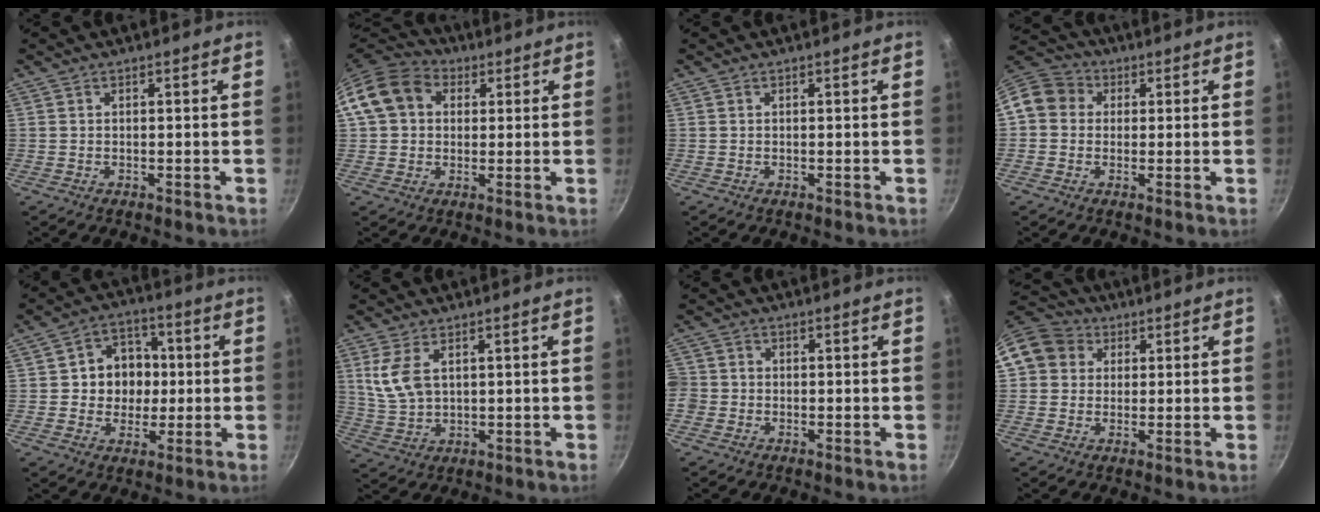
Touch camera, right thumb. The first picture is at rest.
{"total": 12.3, "force": [3.1, 9.9, 6.6], "torque": [-0.104, 0.024, 0.036]}
{"total": 0.0}
{"total": 9.2, "force": [1.1, 8.3, 4.0], "torque": [-0.053, 0.025, -0.002]}
{"total": 10.5, "force": [0.6, 9.2, 5.0], "torque": [-0.033, 0.010, 0.004]}
{"total": 7.6, "force": [2.5, 4.4, 5.6], "torque": [-0.111, -0.014, 0.059]}
{"total": 5.2, "force": [-1.4, 4.6, 2.0], "torque": [-0.044, 0.014, -0.036]}
{"total": 10.5, "force": [2.8, 9.3, 3.9], "torque": [-0.056, 0.025, 0.036]}